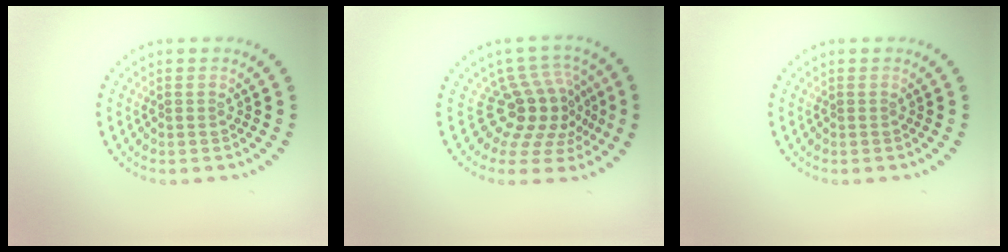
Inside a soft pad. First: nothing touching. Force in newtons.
{"total": 4.8, "press": 3.7, "slide": 3.0}
{"total": 0.0}